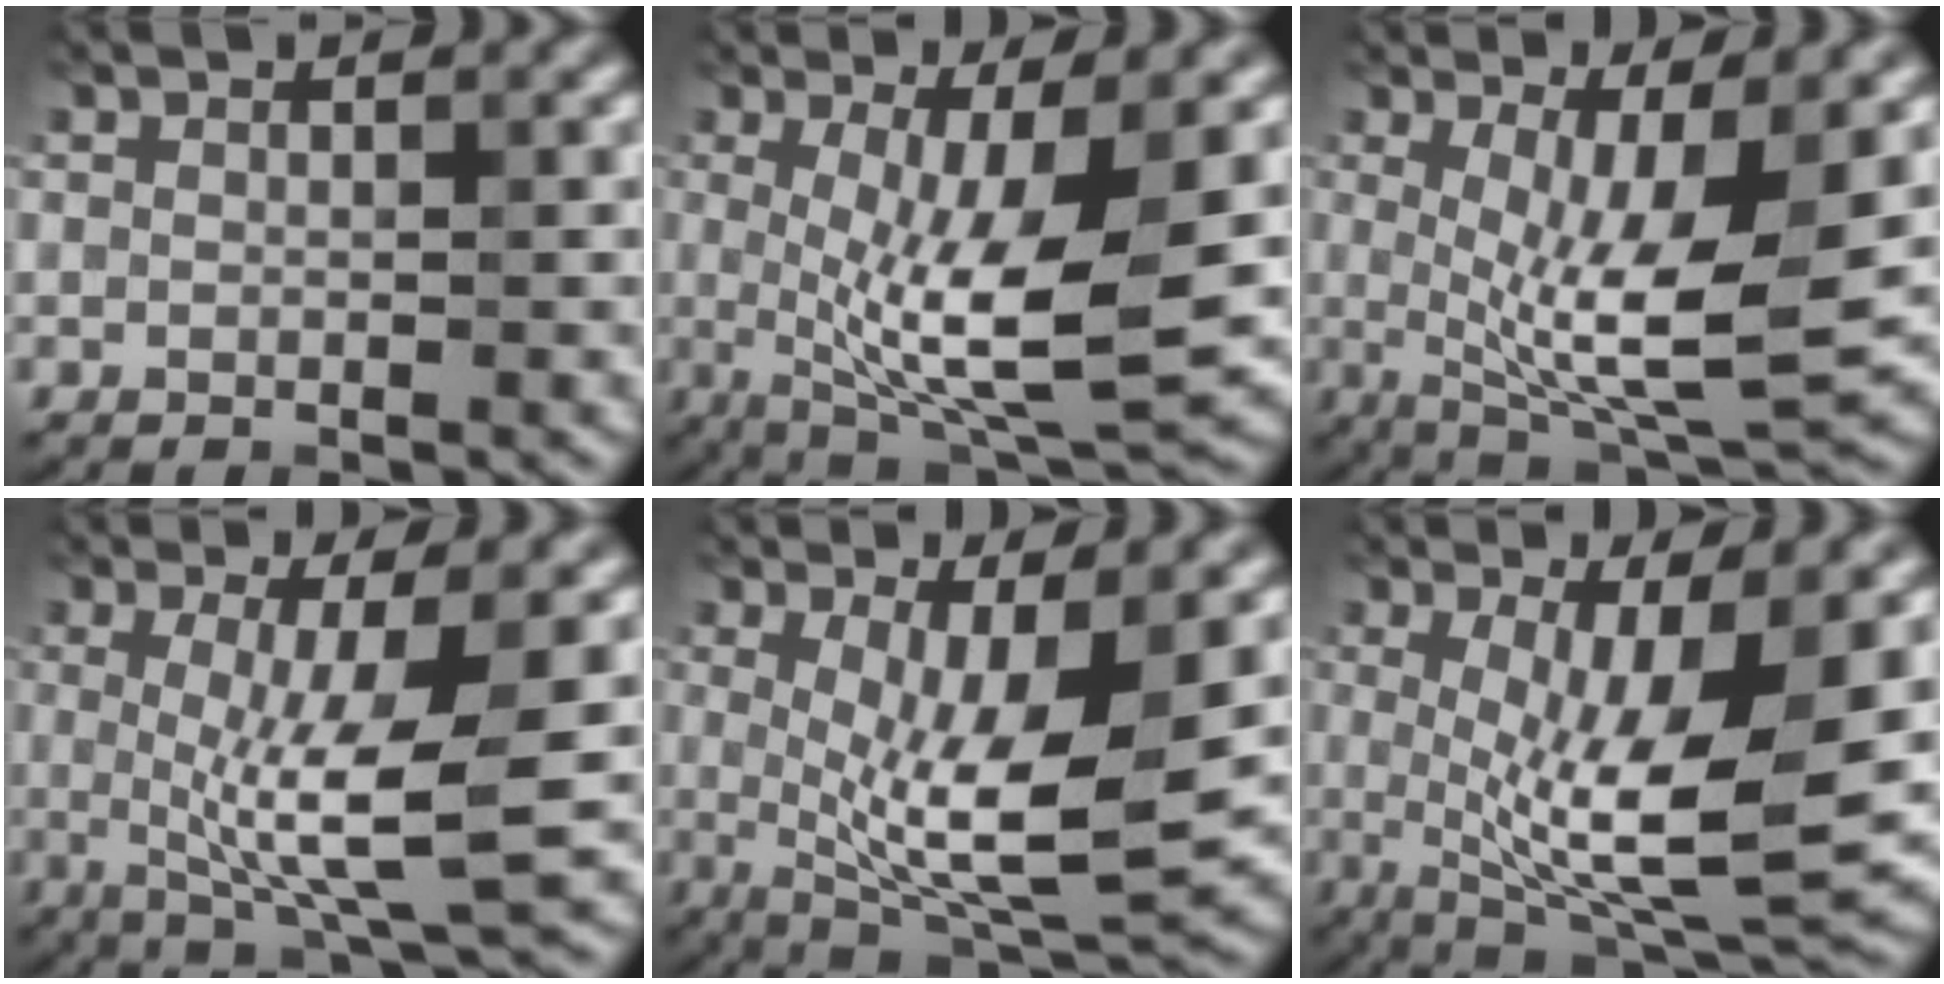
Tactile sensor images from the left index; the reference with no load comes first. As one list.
[{"total": 10.5, "force": [-0.5, 2.9, 10.1], "torque": [-0.177, -0.019, -0.002]}, {"total": 9.7, "force": [0.0, 2.8, 9.3], "torque": [-0.161, -0.019, 0.006]}, {"total": 8.0, "force": [-0.4, 1.7, 7.8], "torque": [-0.131, -0.012, -0.004]}, {"total": 9.3, "force": [0.1, 2.7, 8.9], "torque": [-0.156, -0.019, 0.007]}, {"total": 11.4, "force": [-0.2, 3.2, 10.9], "torque": [-0.184, -0.020, 0.001]}]